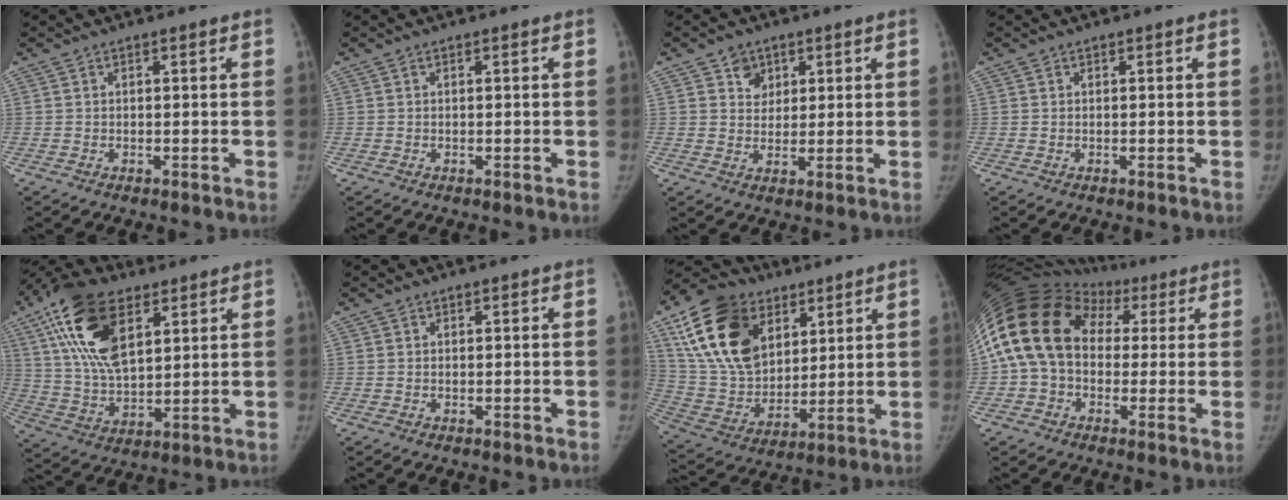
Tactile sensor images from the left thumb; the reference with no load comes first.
{"total": 0.0}
{"total": 4.4, "force": [2.2, 3.6, 1.0], "torque": [0.010, -0.011, 0.037]}
{"total": 0.0}
{"total": 19.0, "force": [8.7, 9.6, 13.9], "torque": [-0.251, -0.020, 0.161]}
{"total": 0.0}
{"total": 23.4, "force": [10.3, 15.7, 14.0], "torque": [-0.244, -0.023, 0.191]}
{"total": 20.7, "force": [2.6, 16.1, 12.7], "torque": [-0.253, 0.066, 0.042]}